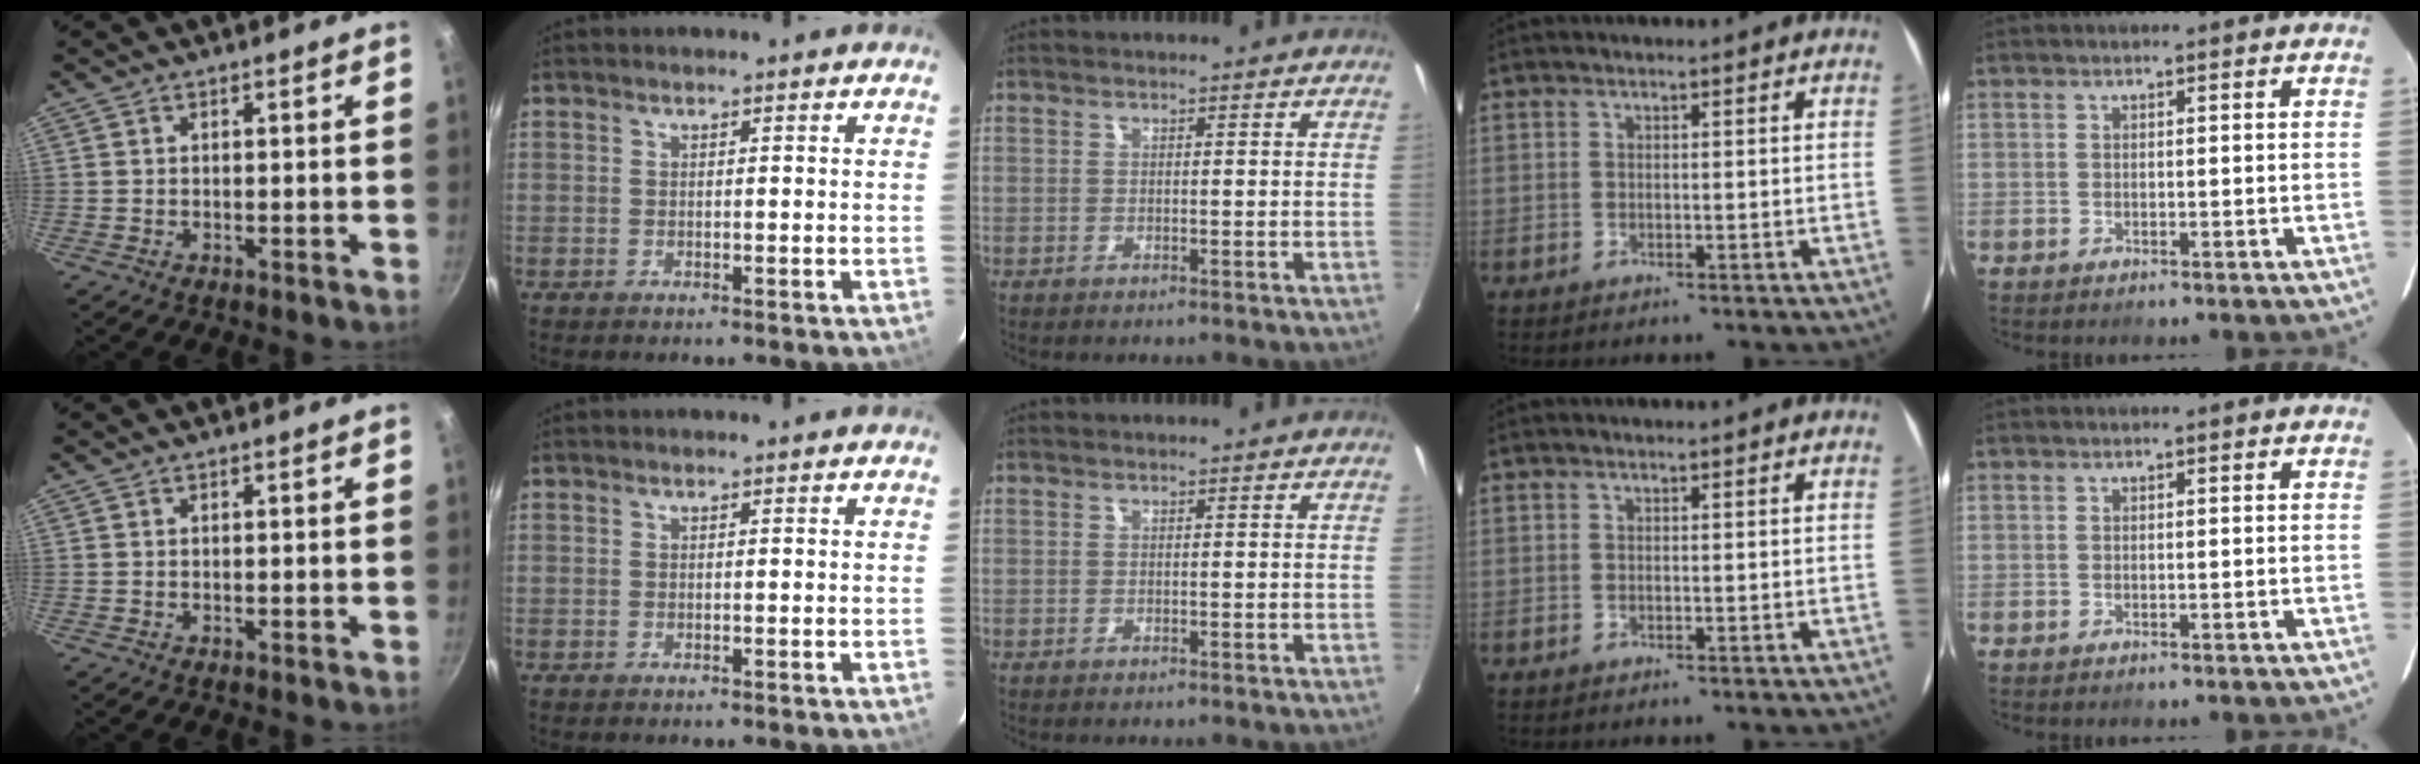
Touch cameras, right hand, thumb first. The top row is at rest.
{}